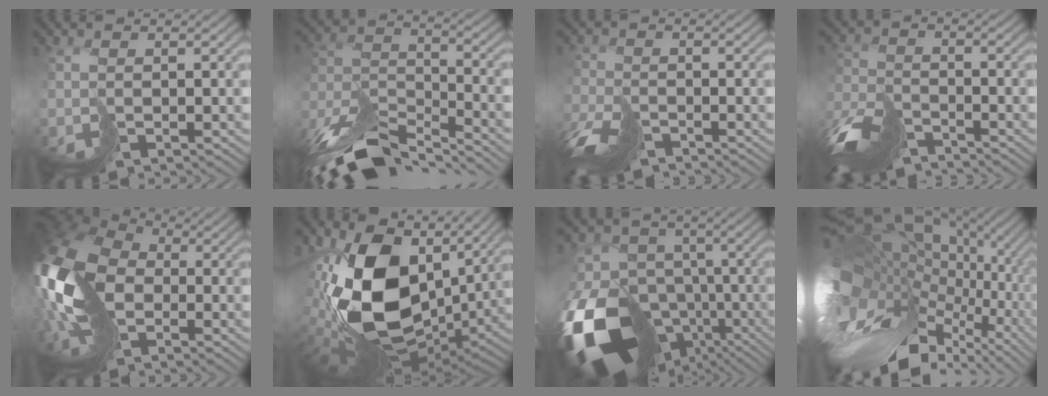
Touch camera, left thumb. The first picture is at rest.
{"total": 14.2, "force": [-11.2, 5.2, 7.0], "torque": [-0.172, -0.013, -0.198]}
{"total": 6.5, "force": [-5.1, 2.6, 3.0], "torque": [-0.073, -0.021, -0.105]}
{"total": 10.0, "force": [-8.2, 3.7, 4.4], "torque": [-0.109, -0.021, -0.167]}
{"total": 16.1, "force": [-2.3, 10.8, 11.7], "torque": [-0.311, -0.025, -0.038]}
{"total": 16.4, "force": [3.7, 11.4, 11.3], "torque": [-0.239, -0.017, 0.069]}
{"total": 21.5, "force": [-9.5, 16.0, 10.7], "torque": [-0.262, -0.063, -0.120]}
{"total": 19.5, "force": [-1.0, 14.0, 13.5], "torque": [-0.279, -0.014, 0.009]}